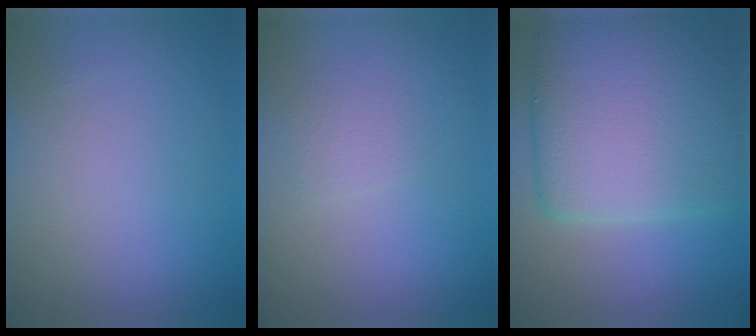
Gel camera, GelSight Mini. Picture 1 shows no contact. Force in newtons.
{"total": 1.2, "press": 1.2, "slide": 0.0}
{"total": 10.2, "press": 10.2, "slide": 0.3}